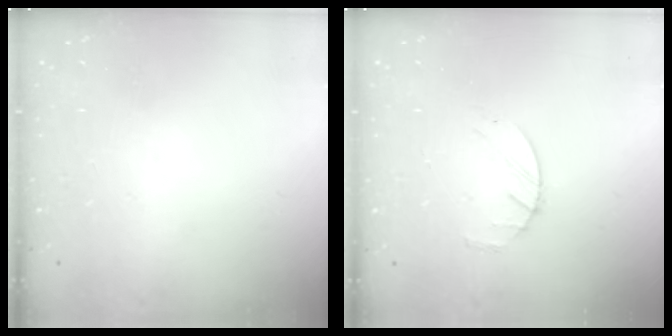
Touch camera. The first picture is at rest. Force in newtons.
{"total": 2.4, "press": 2.3, "slide": 0.3}